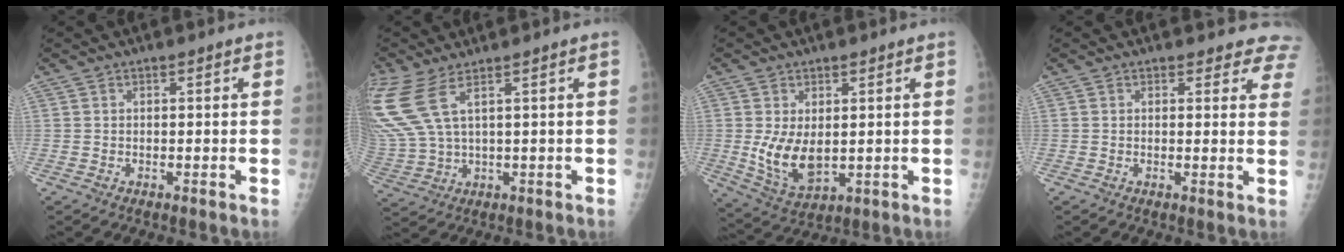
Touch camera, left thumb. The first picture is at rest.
{"total": 11.3, "force": [5.4, 3.5, 9.3], "torque": [-0.259, -0.012, 0.122]}
{"total": 8.4, "force": [0.2, 4.7, 6.9], "torque": [-0.114, -0.020, 0.020]}
{"total": 6.8, "force": [6.1, 2.8, 0.5], "torque": [0.047, -0.023, 0.035]}